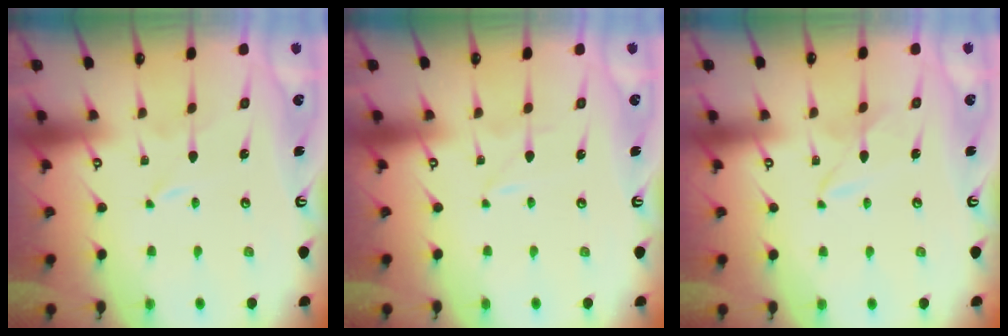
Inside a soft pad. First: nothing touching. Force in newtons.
{"total": 0.0}
{"total": 2.6, "press": 2.6, "slide": 0.2}